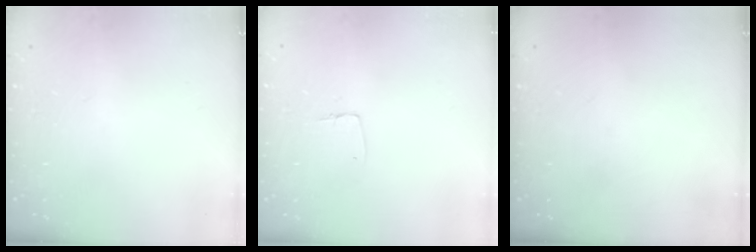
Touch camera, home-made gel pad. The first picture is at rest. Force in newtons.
{"total": 4.4, "press": 4.4, "slide": 0.3}
{"total": 0.0}